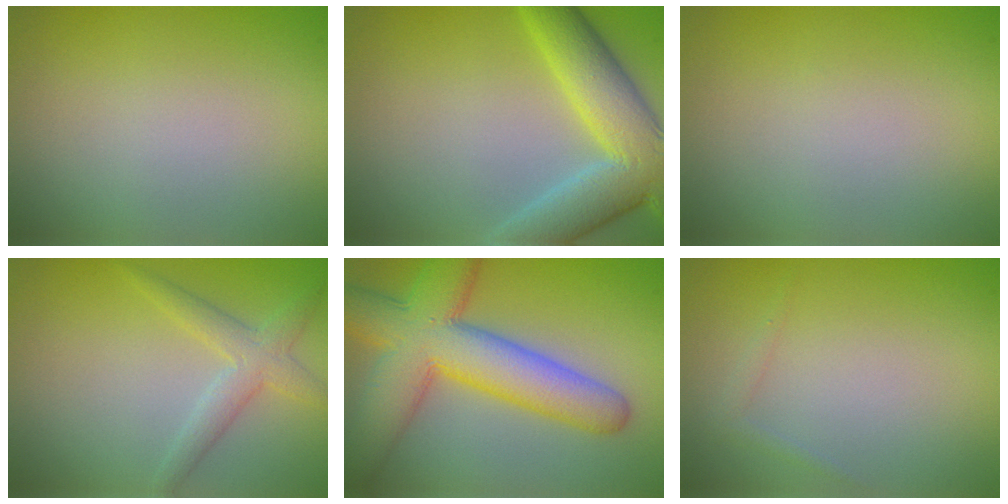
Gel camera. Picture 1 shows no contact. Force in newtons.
{"total": 8.6, "press": 8.6, "slide": 0.6}
{"total": 0.0}
{"total": 2.6, "press": 2.6, "slide": 0.1}
{"total": 10.4, "press": 10.4, "slide": 0.2}
{"total": 0.7, "press": 0.7, "slide": 0.1}